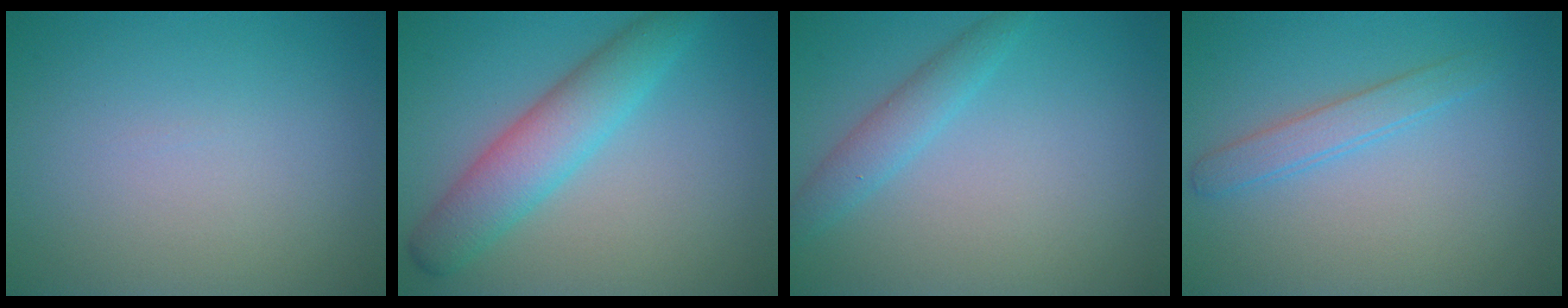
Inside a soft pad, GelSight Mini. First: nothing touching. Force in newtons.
{"total": 5.0, "press": 5.0, "slide": 0.1}
{"total": 2.3, "press": 2.3, "slide": 0.1}
{"total": 2.0, "press": 2.0, "slide": 0.0}